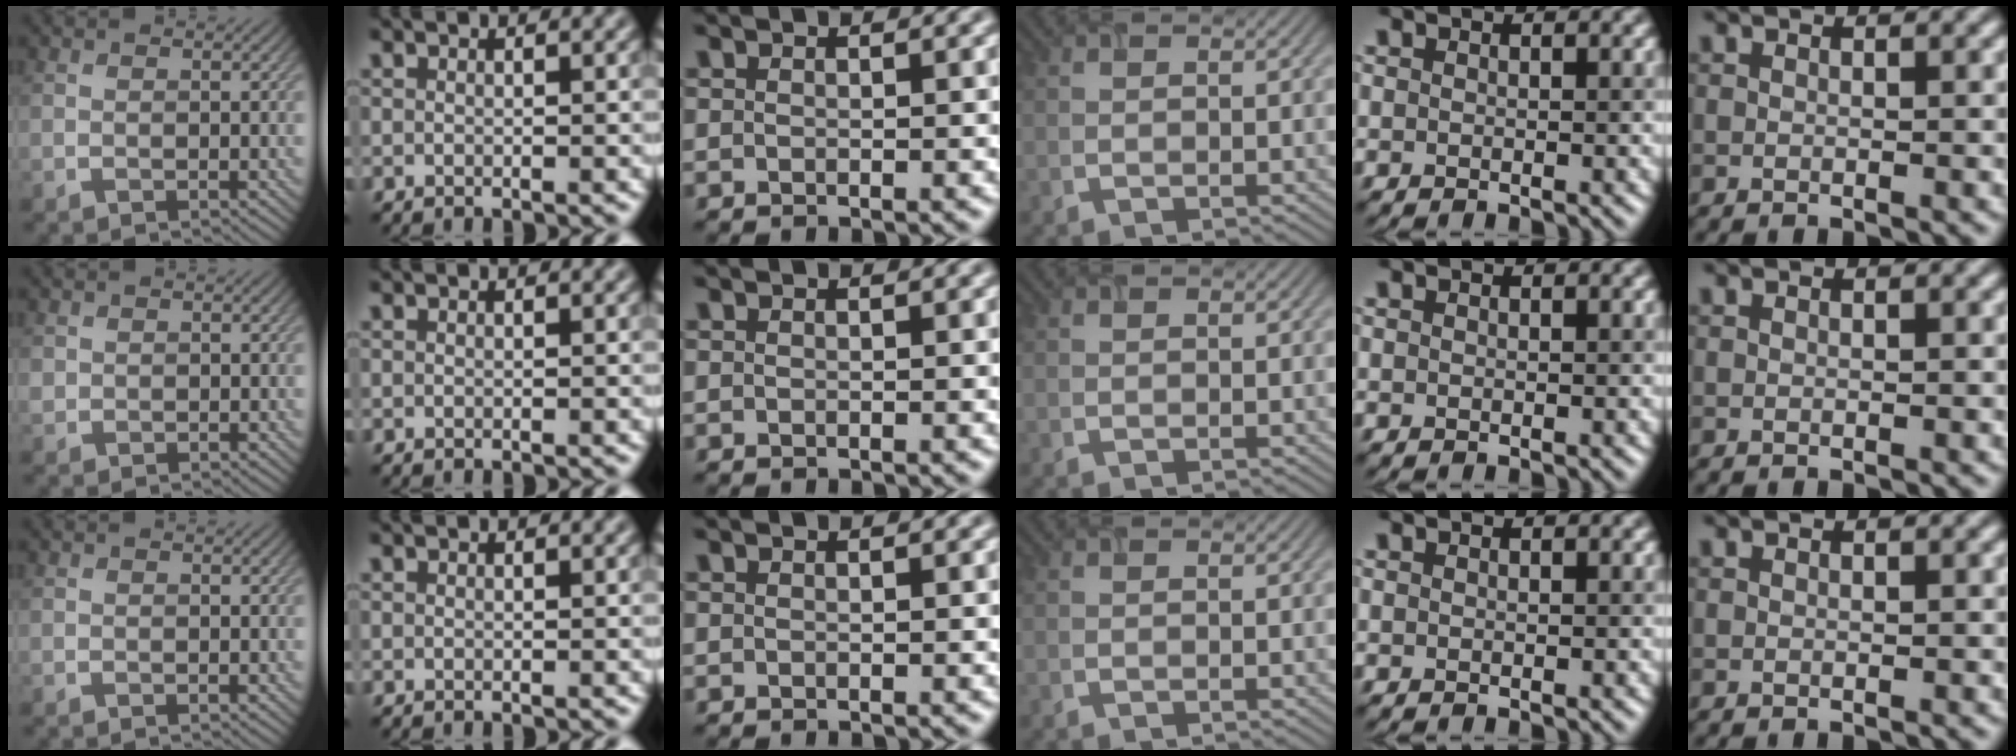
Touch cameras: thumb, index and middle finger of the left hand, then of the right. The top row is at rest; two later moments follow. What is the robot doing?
{"motion": "close", "object": "airpods case & airpods"}